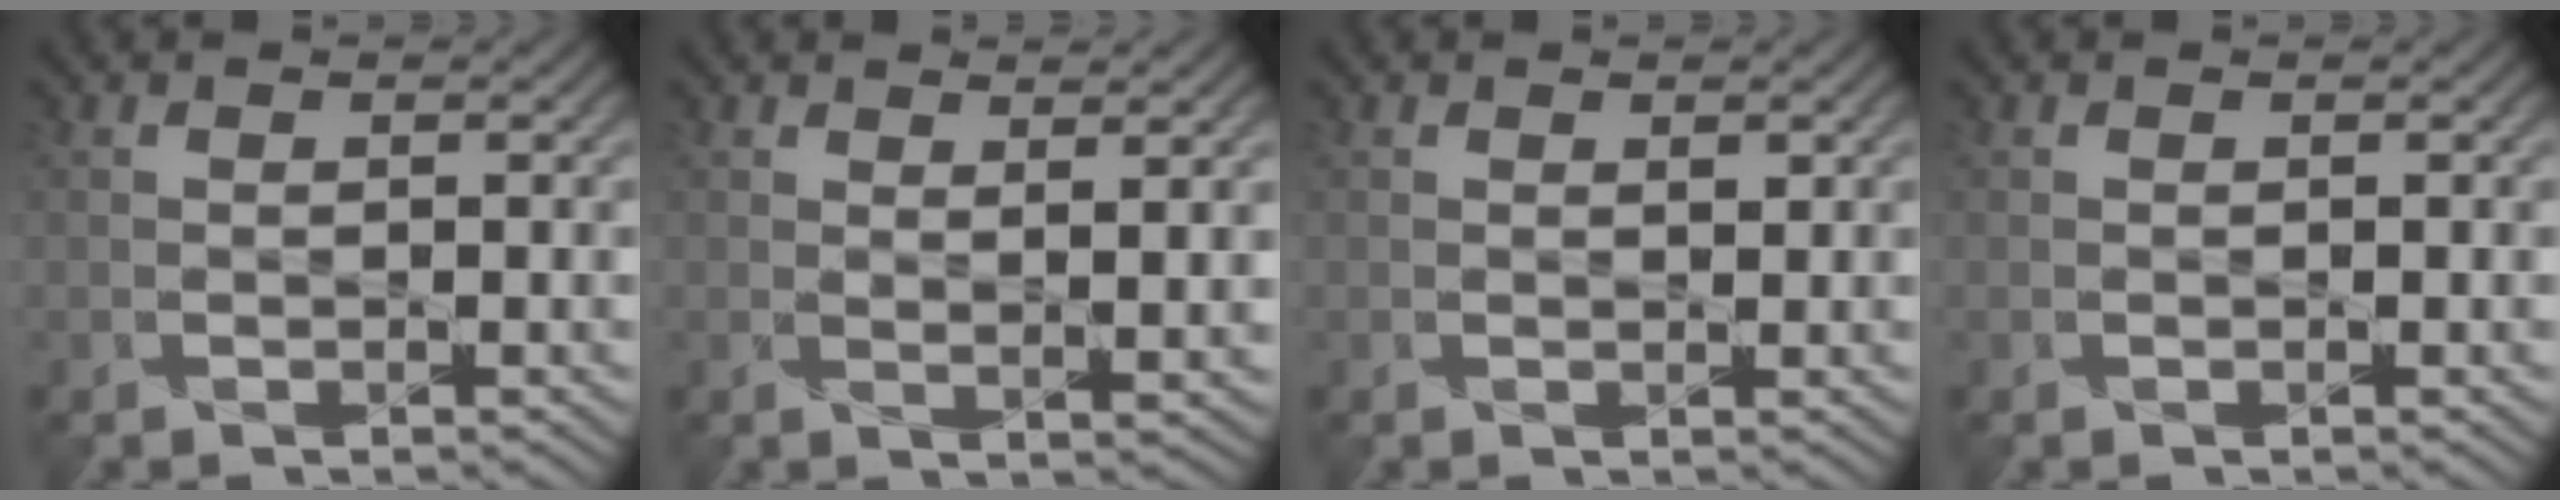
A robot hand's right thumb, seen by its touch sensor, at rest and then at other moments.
{"total": 2.6, "force": [2.2, 0.1, 1.4], "torque": [-0.027, -0.001, 0.047]}
{"total": 1.0, "force": [0.9, 0.3, 0.4], "torque": [-0.005, 0.003, 0.019]}
{"total": 0.0}